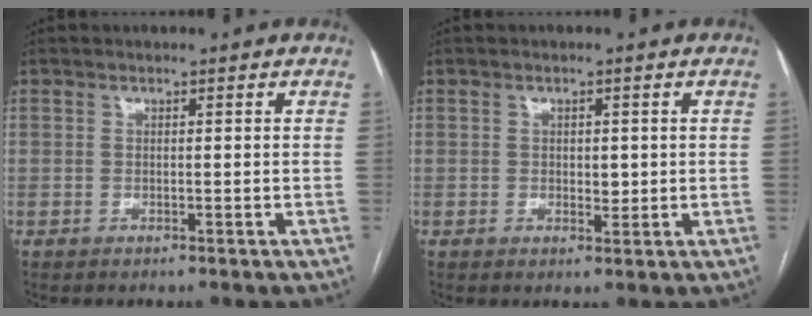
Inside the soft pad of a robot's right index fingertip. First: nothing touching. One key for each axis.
{"total": 2.1, "fx": 0.1, "fy": 1.3, "fz": 1.7, "tx": -0.023, "ty": -0.001, "tz": 0.004}